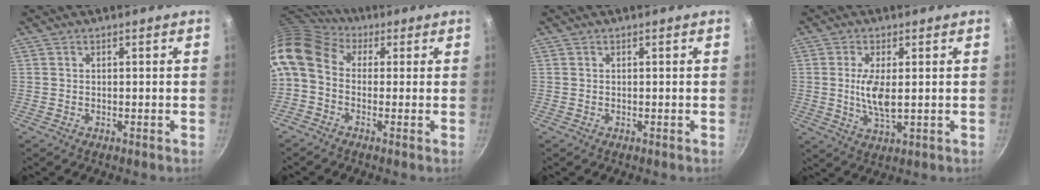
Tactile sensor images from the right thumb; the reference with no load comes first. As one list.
[{"total": 12.1, "force": [0.9, 9.0, 8.0], "torque": [-0.167, 0.035, -0.004]}, {"total": 0.0}, {"total": 6.5, "force": [0.4, 2.4, 6.1], "torque": [-0.123, -0.008, 0.011]}]